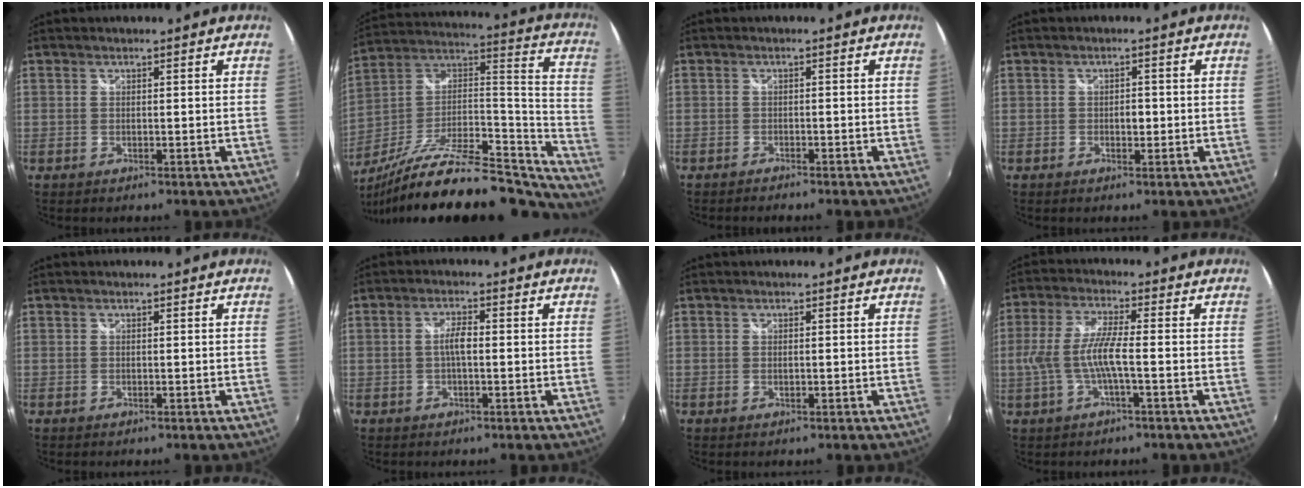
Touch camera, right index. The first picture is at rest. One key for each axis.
{"total": 29.2, "fx": -23.1, "fy": 9.3, "fz": 15.3, "tx": -0.224, "ty": 0.005, "tz": -0.357}
{"total": 2.2, "fx": -2.1, "fy": 0.5, "fz": 0.8, "tx": -0.026, "ty": -0.007, "tz": -0.034}
{"total": 1.6, "fx": -0.3, "fy": 1.1, "fz": 1.2, "tx": -0.020, "ty": 0.002, "tz": -0.006}
{"total": 0.0}
{"total": 2.9, "fx": -0.3, "fy": 0.9, "fz": 2.8, "tx": -0.053, "ty": 0.006, "tz": -0.006}
{"total": 0.8, "fx": 0.1, "fy": 0.6, "fz": 0.5, "tx": -0.010, "ty": -0.002, "tz": 0.002}
{"total": 7.9, "fx": -1.7, "fy": 0.7, "fz": 7.6, "tx": -0.164, "ty": -0.002, "tz": -0.029}